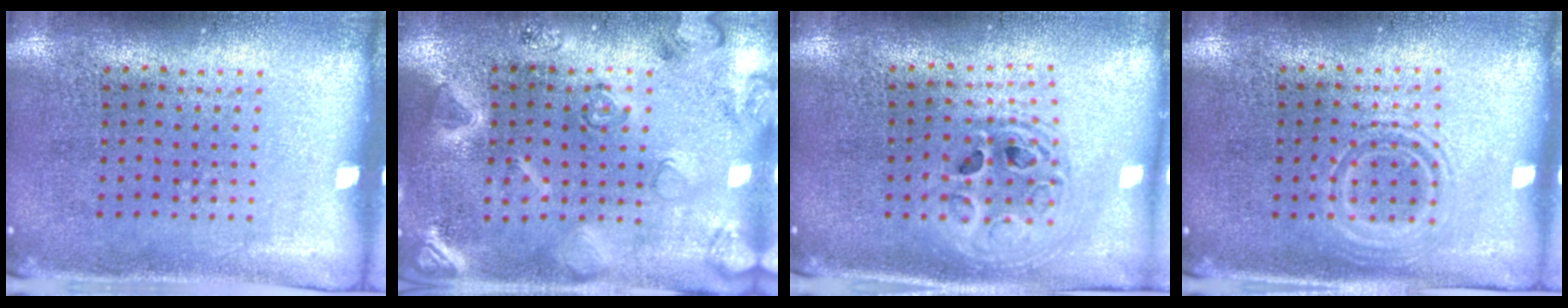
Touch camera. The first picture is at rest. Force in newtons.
{"total": 2.5, "press": 2.5, "slide": 0.1}
{"total": 1.9, "press": 1.6, "slide": 1.1}
{"total": 1.1, "press": 1.0, "slide": 0.2}